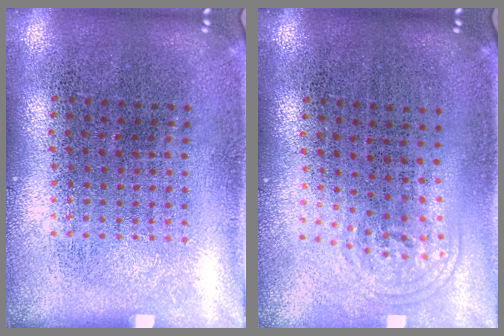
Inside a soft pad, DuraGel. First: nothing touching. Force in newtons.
{"total": 0.9, "press": 0.7, "slide": 0.6}